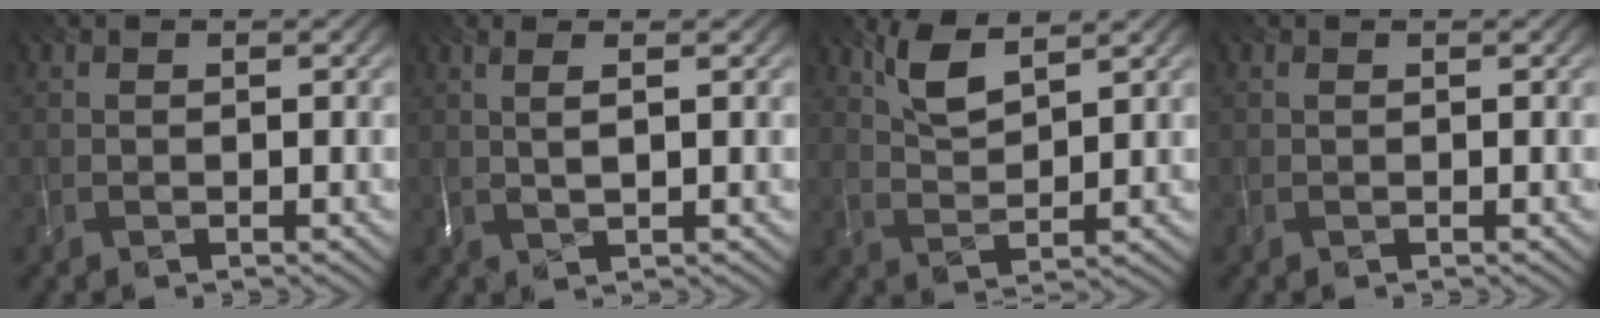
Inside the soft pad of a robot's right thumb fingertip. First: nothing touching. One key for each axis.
{"total": 2.5, "fx": 0.8, "fy": 0.3, "fz": 2.3, "tx": -0.046, "ty": 0.005, "tz": 0.017}
{"total": 4.8, "fx": 3.2, "fy": 1.4, "fz": 3.3, "tx": -0.085, "ty": -0.001, "tz": 0.068}
{"total": 0.0}